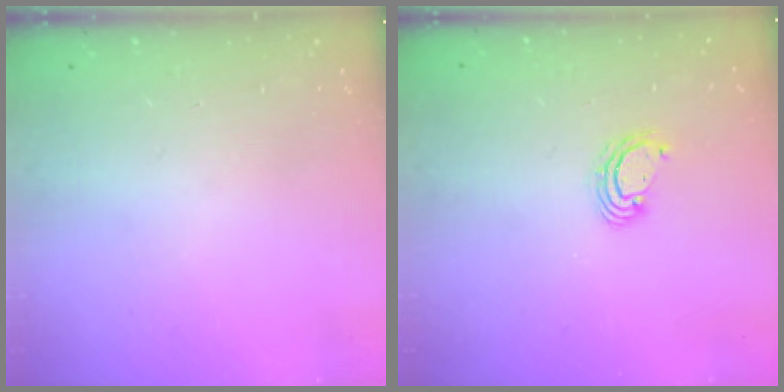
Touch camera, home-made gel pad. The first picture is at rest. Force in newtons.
{"total": 3.8, "press": 3.8, "slide": 0.2}